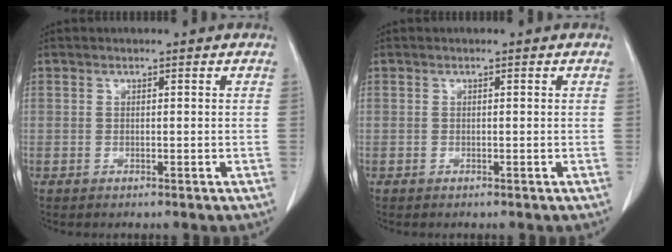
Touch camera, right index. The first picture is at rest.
{"total": 0.0}